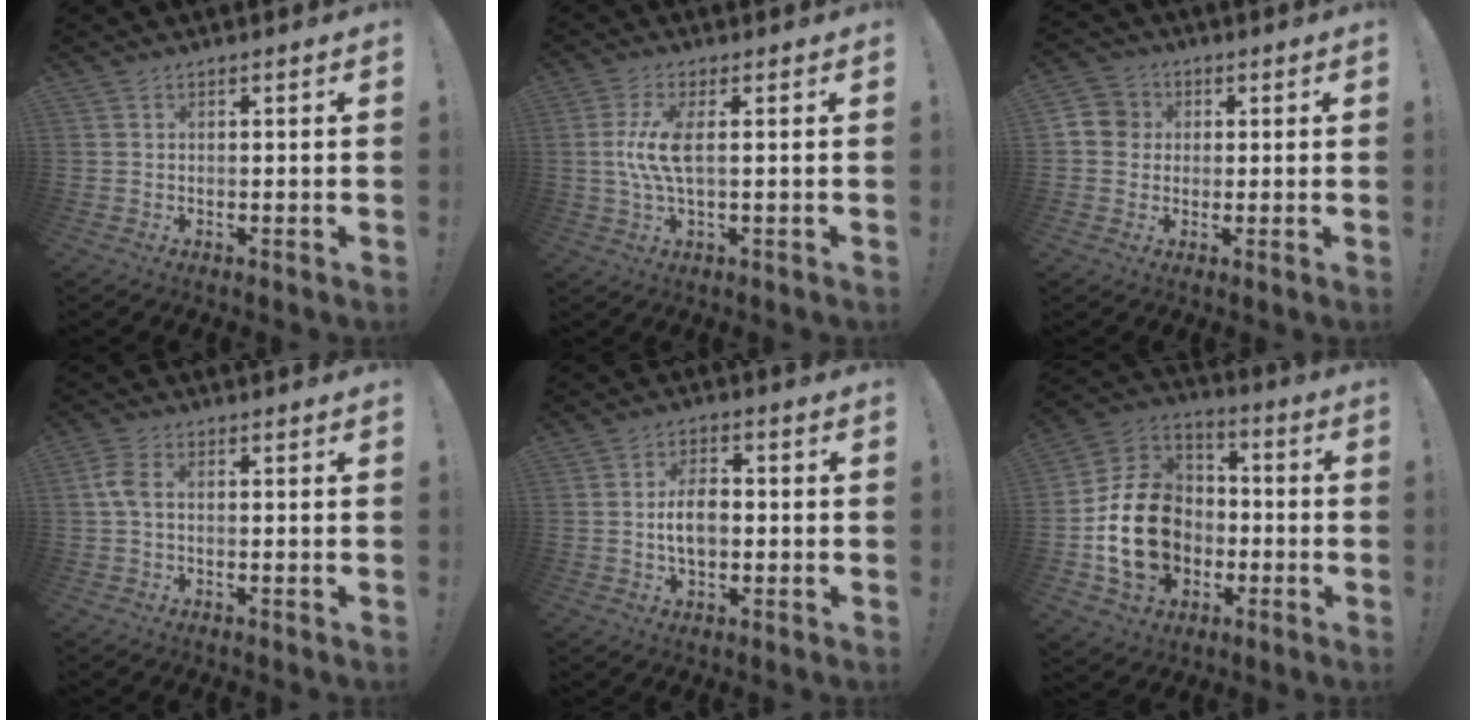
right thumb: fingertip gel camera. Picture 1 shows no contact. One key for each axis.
{"total": 8.6, "fx": 0.4, "fy": 2.4, "fz": 8.2, "tx": -0.157, "ty": -0.008, "tz": 0.004}
{"total": 5.9, "fx": 0.5, "fy": 5.7, "fz": 1.4, "tx": -0.021, "ty": 0.006, "tz": 0.011}
{"total": 4.3, "fx": 0.2, "fy": 2.3, "fz": 3.7, "tx": -0.077, "ty": 0.012, "tz": 0.006}
{"total": 7.2, "fx": -0.9, "fy": 4.3, "fz": 5.7, "tx": -0.097, "ty": 0.006, "tz": -0.019}
{"total": 20.2, "fx": -4.2, "fy": 15.9, "fz": 11.8, "tx": -0.208, "ty": 0.032, "tz": -0.060}